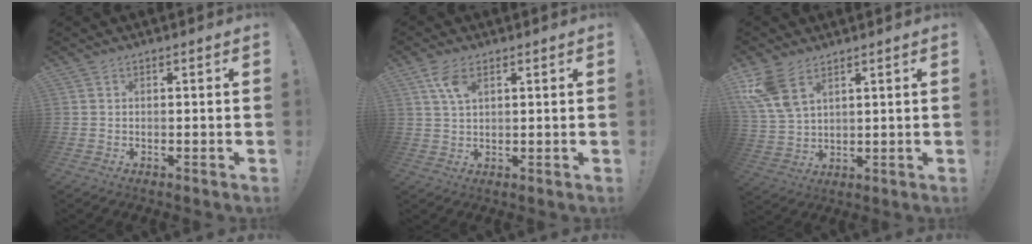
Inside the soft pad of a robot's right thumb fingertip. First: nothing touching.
{"total": 5.7, "force": [2.9, 2.7, 4.1], "torque": [-0.077, -0.011, 0.050]}
{"total": 9.6, "force": [5.9, 5.1, 5.6], "torque": [-0.115, -0.028, 0.116]}